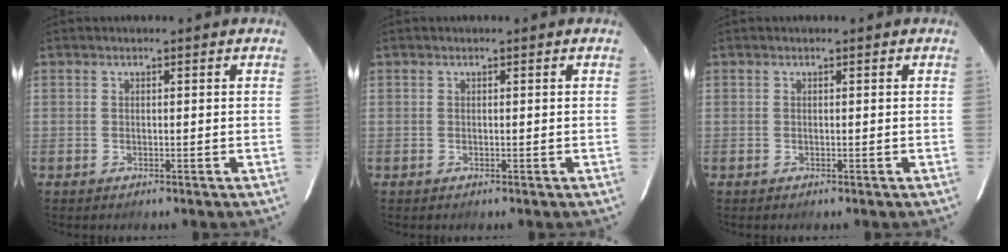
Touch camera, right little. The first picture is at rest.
{"total": 0.0}
{"total": 0.0}